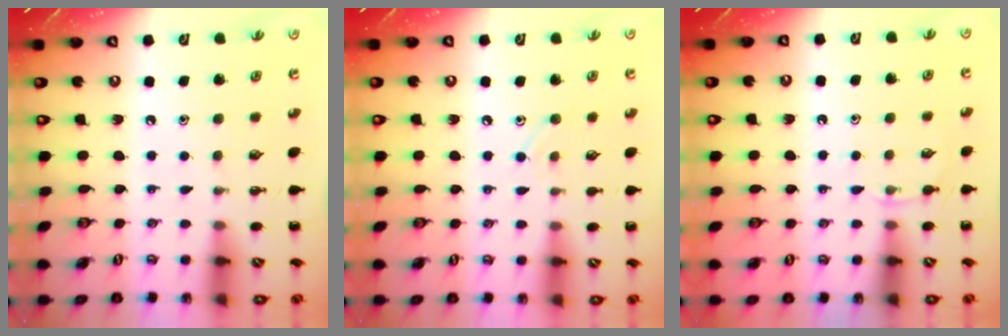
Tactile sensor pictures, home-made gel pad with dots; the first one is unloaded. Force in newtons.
{"total": 7.1, "press": 6.7, "slide": 2.4}
{"total": 5.8, "press": 5.5, "slide": 1.9}